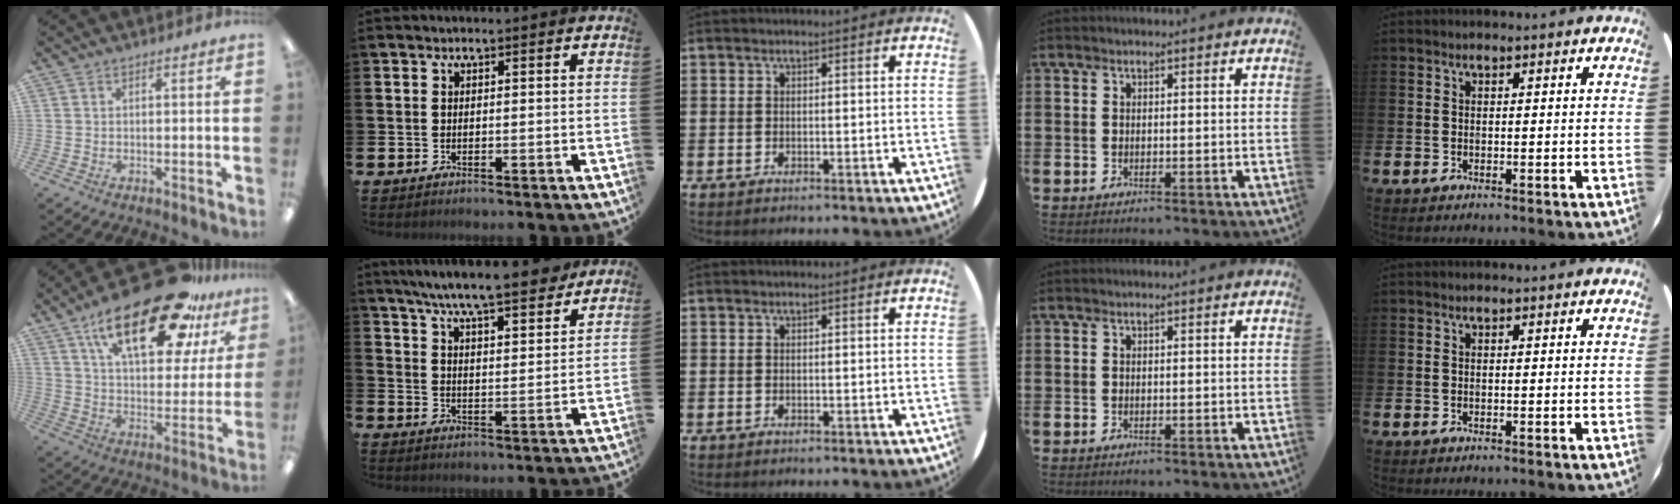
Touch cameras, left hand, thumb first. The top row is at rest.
{"thumb": {"total": 25.8, "force": [15.7, 10.5, 17.6], "torque": [-0.276, -0.078, 0.258]}, "index": {"total": 8.5, "force": [7.9, 0.4, 3.0], "torque": [-0.069, -0.052, 0.137]}}